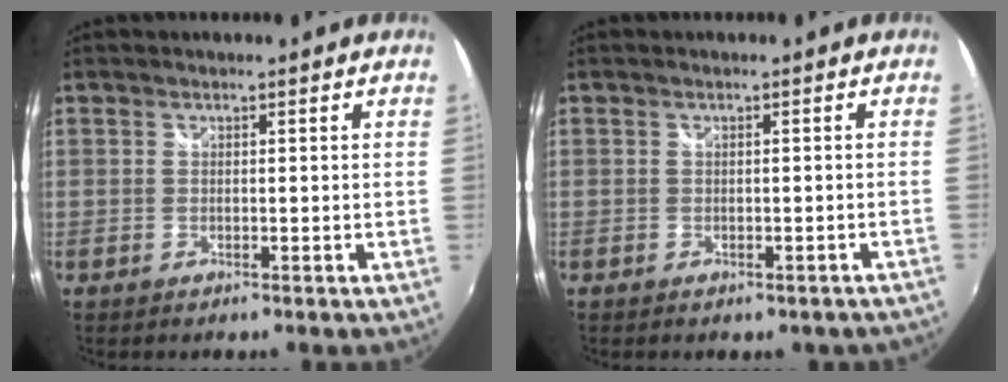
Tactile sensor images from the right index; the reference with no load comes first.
{"total": 3.7, "force": [-3.0, 1.7, 1.4], "torque": [-0.025, -0.008, -0.027]}